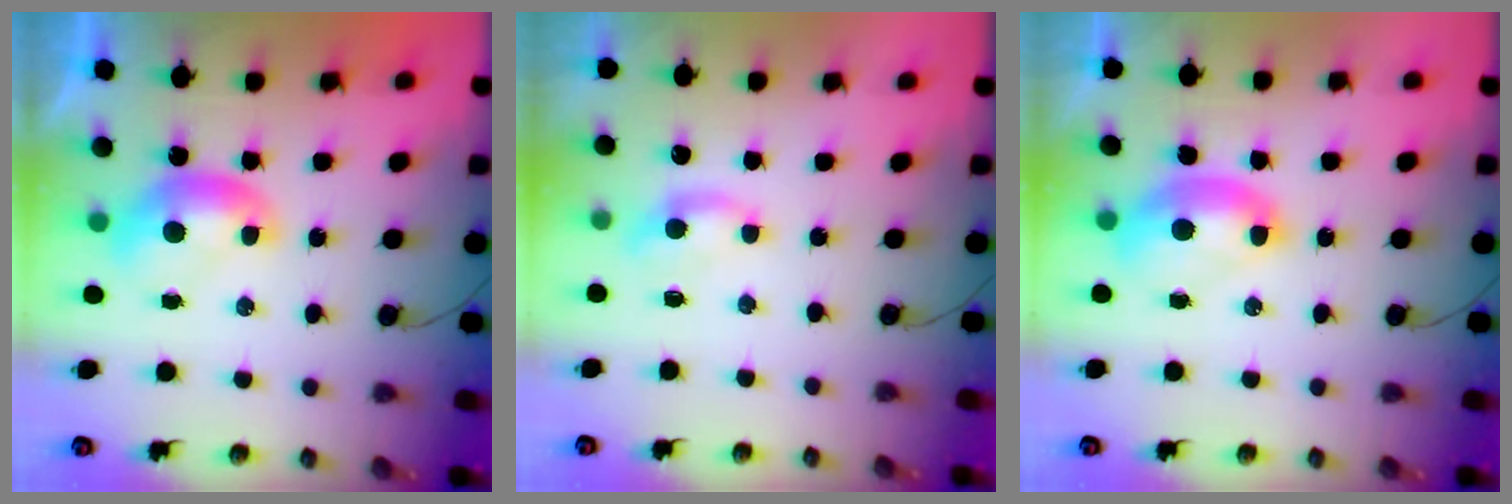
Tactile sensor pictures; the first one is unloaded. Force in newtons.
{"total": 1.2, "press": 1.1, "slide": 0.3}
{"total": 2.6, "press": 2.6, "slide": 0.6}